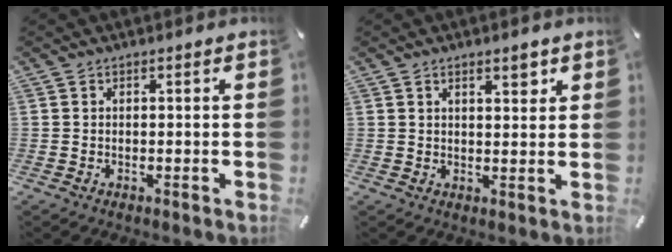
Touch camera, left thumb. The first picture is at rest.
{"total": 3.5, "force": [2.3, 1.3, 2.2], "torque": [-0.031, -0.007, 0.036]}